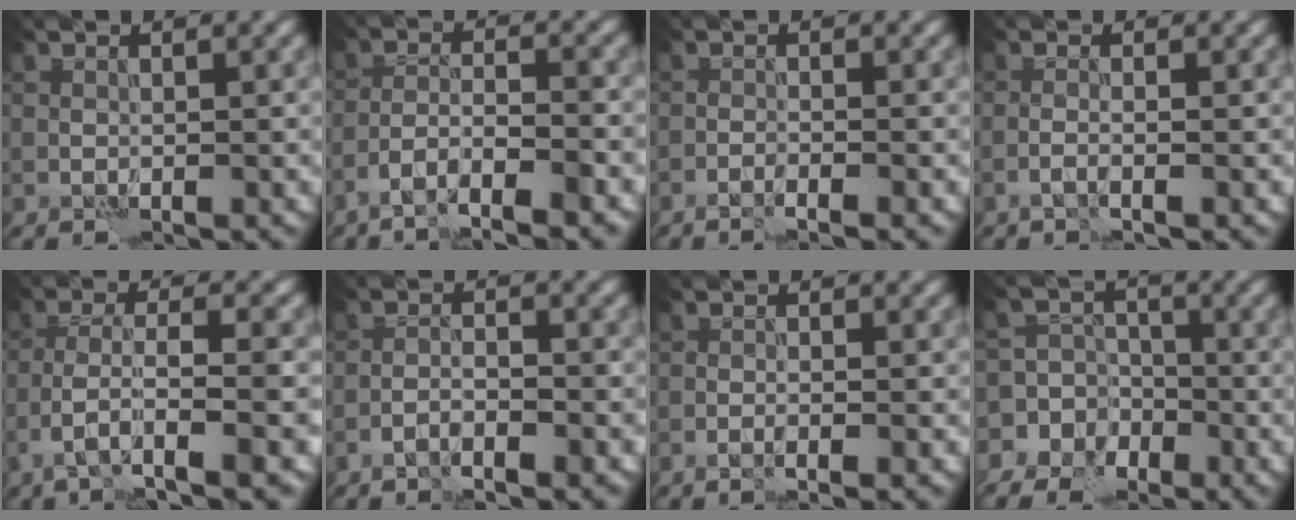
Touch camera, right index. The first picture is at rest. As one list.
[{"total": 5.3, "force": [-3.9, 0.9, 3.4], "torque": [-0.055, 0.002, -0.071]}, {"total": 1.6, "force": [-1.3, -0.2, 1.0], "torque": [-0.023, 0.001, -0.027]}, {"total": 0.9, "force": [-0.5, -0.1, 0.7], "torque": [-0.012, 0.000, -0.016]}, {"total": 5.6, "force": [-2.8, 1.3, 4.7], "torque": [-0.083, 0.001, -0.050]}, {"total": 2.2, "force": [-1.6, 0.3, 1.5], "torque": [-0.024, 0.006, -0.033]}, {"total": 1.3, "force": [-0.8, -0.1, 1.0], "torque": [-0.016, 0.001, -0.017]}, {"total": 8.2, "force": [-4.4, 6.9, 0.6], "torque": [-0.004, 0.004, -0.089]}]